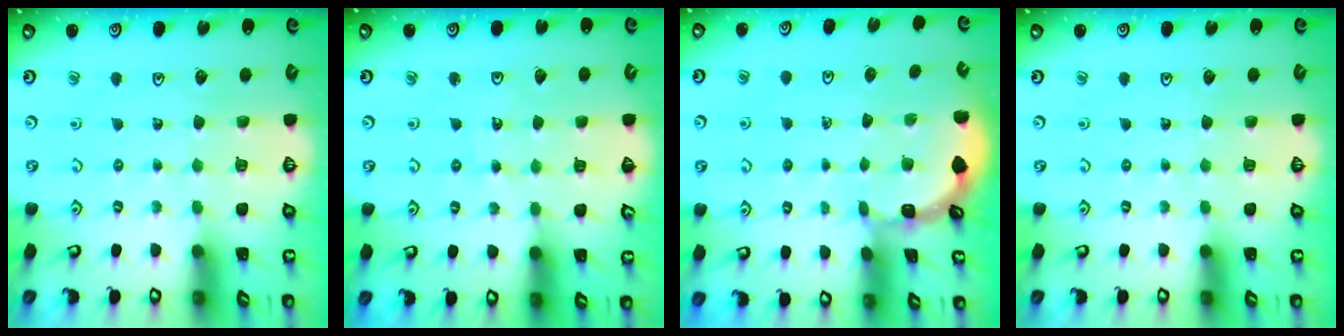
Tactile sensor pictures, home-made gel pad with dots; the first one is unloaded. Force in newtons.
{"total": 4.1, "press": 4.1, "slide": 0.3}
{"total": 1.3, "press": 1.3, "slide": 0.1}
{"total": 0.0}